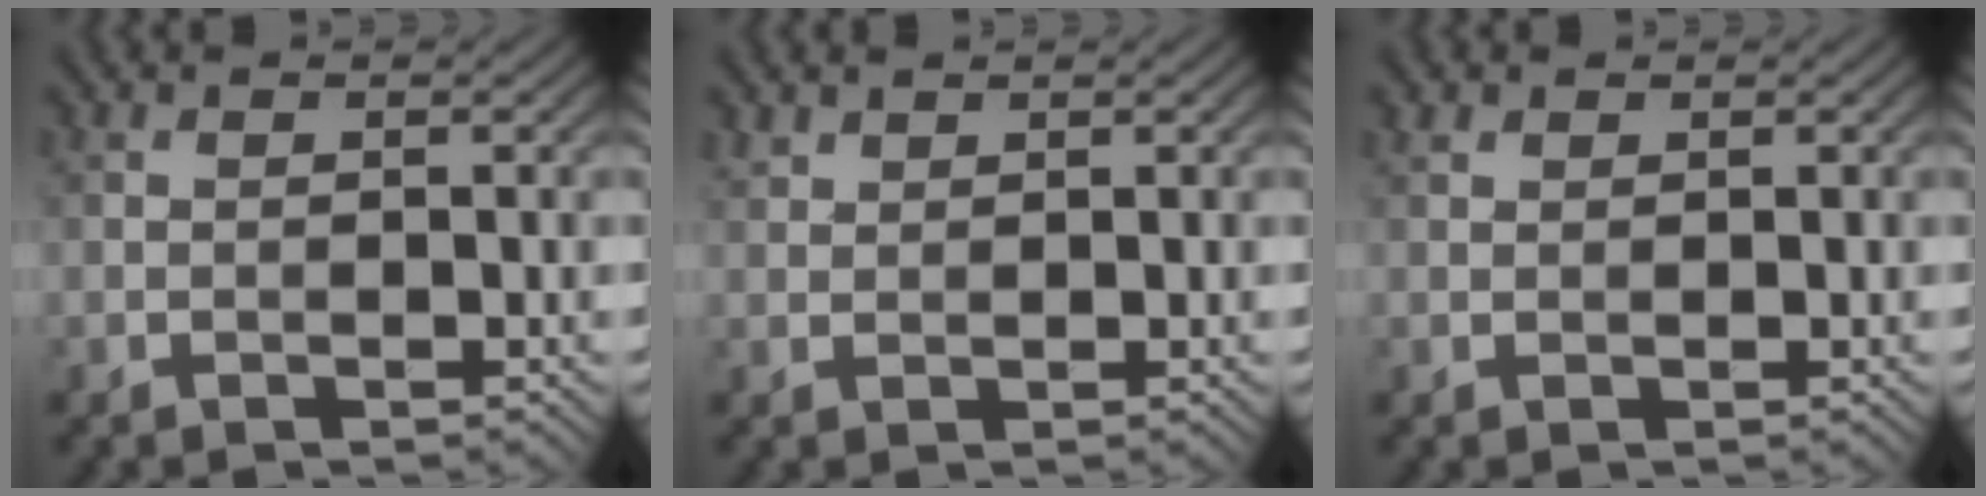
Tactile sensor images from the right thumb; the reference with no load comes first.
{"total": 1.3, "force": [1.1, 0.6, 0.3], "torque": [-0.008, 0.002, 0.027]}
{"total": 0.9, "force": [0.7, 0.5, 0.3], "torque": [-0.007, 0.003, 0.015]}